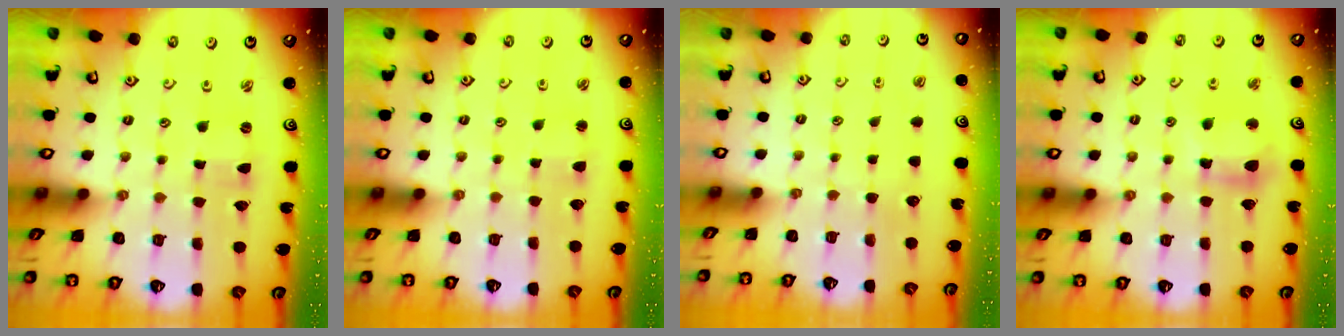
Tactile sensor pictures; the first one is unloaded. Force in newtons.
{"total": 2.7, "press": 2.7, "slide": 0.2}
{"total": 0.0}
{"total": 9.9, "press": 9.8, "slide": 1.0}